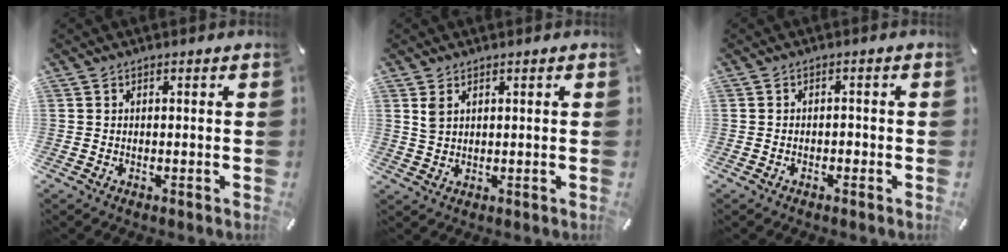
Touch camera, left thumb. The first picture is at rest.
{"total": 2.6, "force": [1.4, 1.8, 1.3], "torque": [-0.029, 0.004, 0.026]}
{"total": 1.3, "force": [-0.6, 0.8, 0.8], "torque": [-0.017, 0.005, -0.014]}